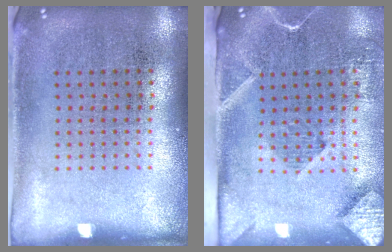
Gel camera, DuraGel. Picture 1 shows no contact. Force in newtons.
{"total": 2.9, "press": 2.2, "slide": 2.0}